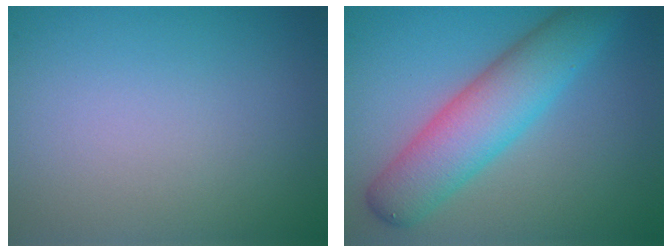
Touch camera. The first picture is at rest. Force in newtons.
{"total": 6.5, "press": 6.5, "slide": 0.2}